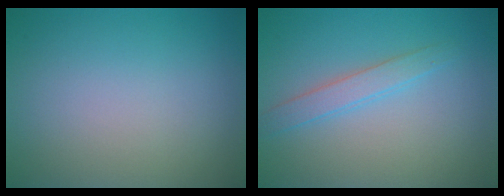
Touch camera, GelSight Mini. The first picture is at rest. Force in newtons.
{"total": 2.0, "press": 2.0, "slide": 0.0}